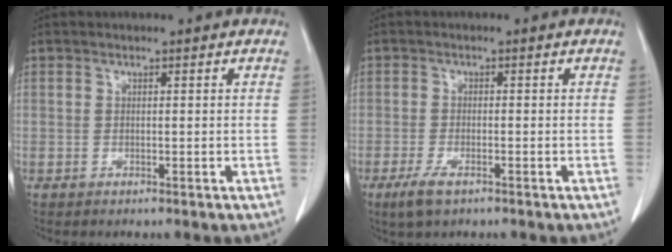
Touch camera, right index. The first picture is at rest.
{"total": 3.5, "force": [-2.2, 1.1, 2.5], "torque": [-0.058, -0.005, -0.040]}